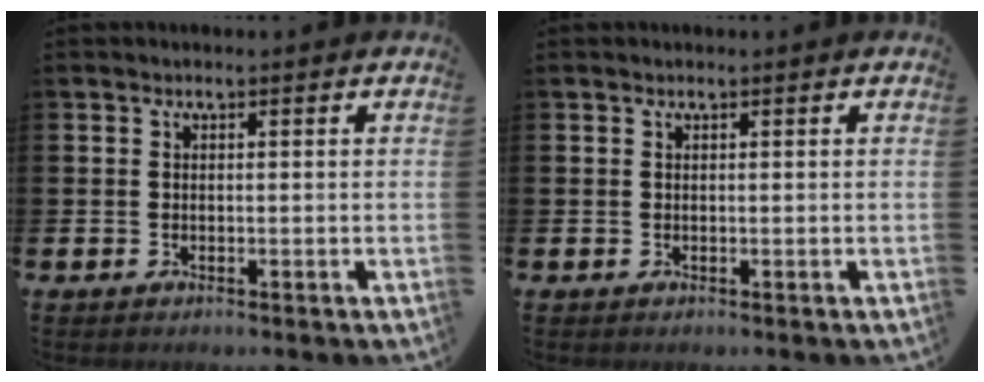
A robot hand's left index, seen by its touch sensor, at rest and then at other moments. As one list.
[{"total": 0.0}]